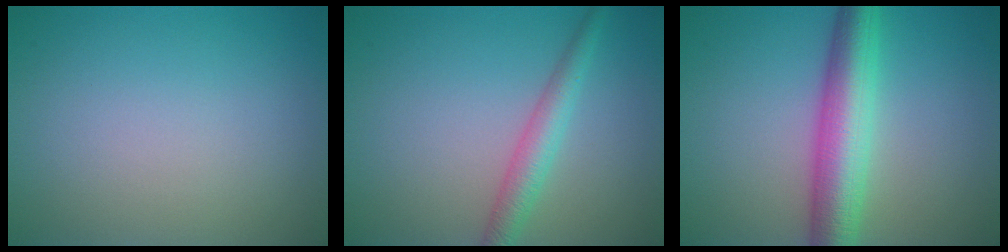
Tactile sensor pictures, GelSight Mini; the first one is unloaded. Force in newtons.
{"total": 2.8, "press": 2.8, "slide": 0.0}
{"total": 6.6, "press": 6.6, "slide": 0.1}